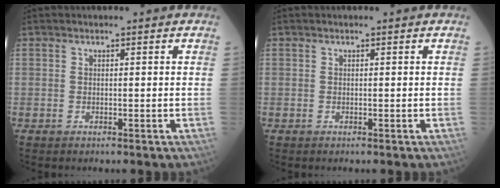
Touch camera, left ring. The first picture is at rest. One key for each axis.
{"total": 0.0}